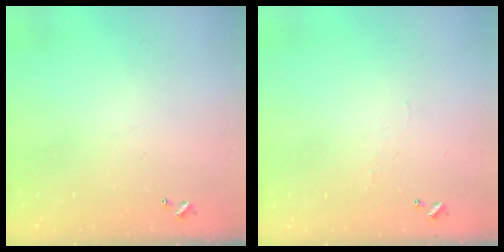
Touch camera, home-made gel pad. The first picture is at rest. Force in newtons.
{"total": 0.9, "press": 0.7, "slide": 0.6}